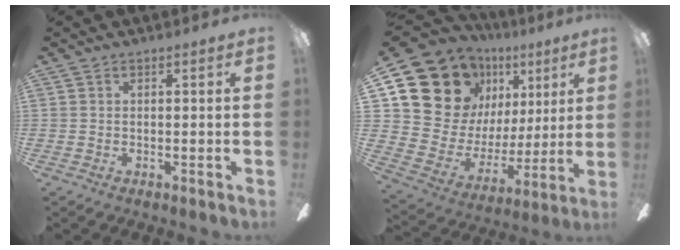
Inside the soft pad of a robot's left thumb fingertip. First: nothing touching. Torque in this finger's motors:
{"motor_torque": [2.29, 2.72, 1.38, -1.39, 0.13]}